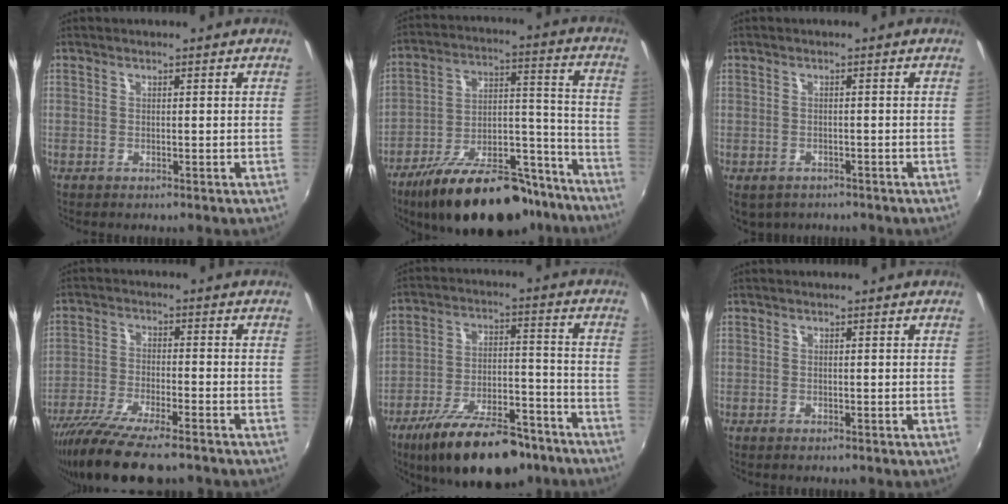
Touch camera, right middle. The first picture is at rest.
{"total": 26.1, "force": [-19.4, 10.3, 14.0], "torque": [-0.223, 0.017, -0.273]}
{"total": 4.8, "force": [-3.0, 3.1, 2.2], "torque": [-0.049, -0.019, -0.038]}
{"total": 14.1, "force": [-11.1, 2.7, 8.2], "torque": [-0.177, -0.046, -0.195]}
{"total": 21.0, "force": [-15.4, 8.0, 11.8], "torque": [-0.210, -0.014, -0.229]}
{"total": 0.0}